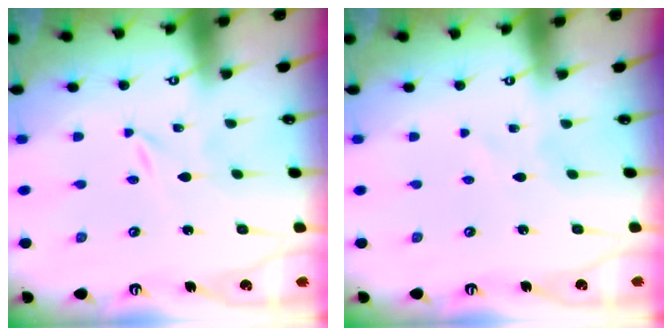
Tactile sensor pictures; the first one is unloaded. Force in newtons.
{"total": 0.5, "press": 0.5, "slide": 0.1}